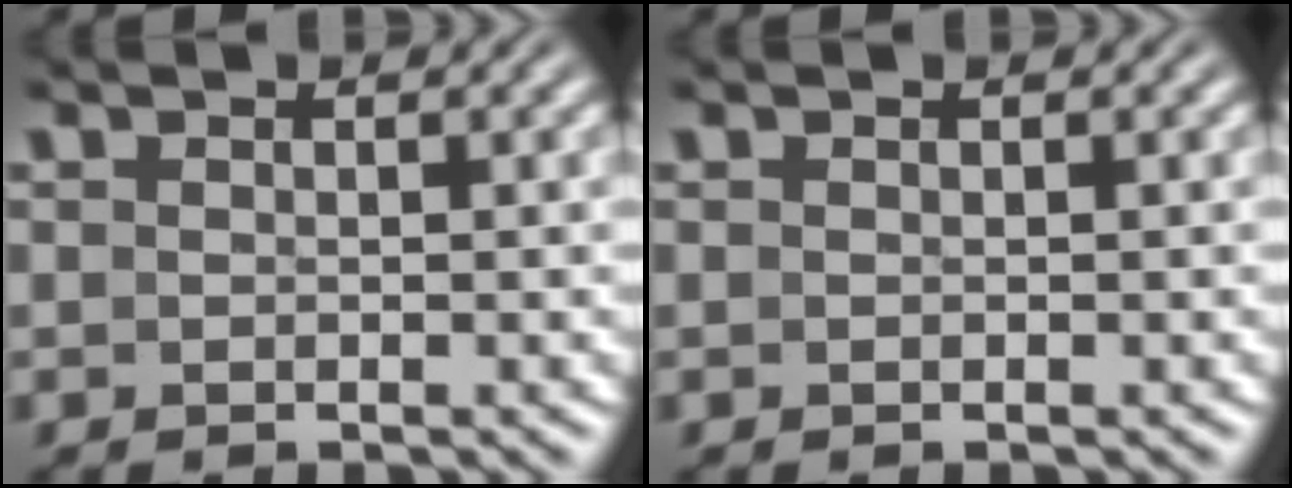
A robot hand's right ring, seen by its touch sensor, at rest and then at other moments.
{"total": 0.0}